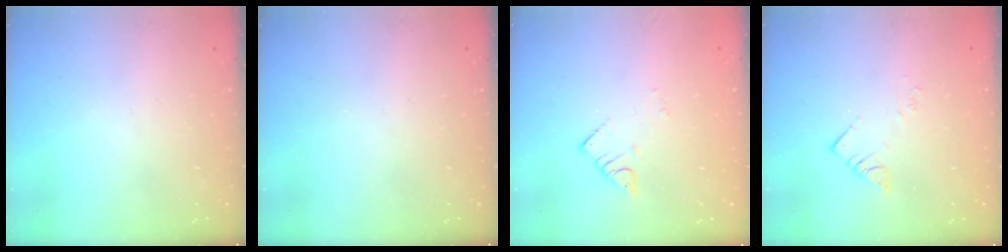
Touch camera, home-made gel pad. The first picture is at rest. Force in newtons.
{"total": 0.0}
{"total": 2.6, "press": 2.6, "slide": 0.1}
{"total": 3.4, "press": 3.4, "slide": 0.1}